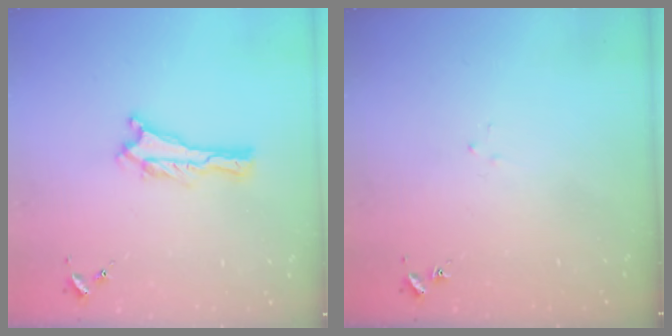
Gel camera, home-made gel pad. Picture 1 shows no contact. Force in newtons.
{"total": 1.8, "press": 1.8, "slide": 0.1}